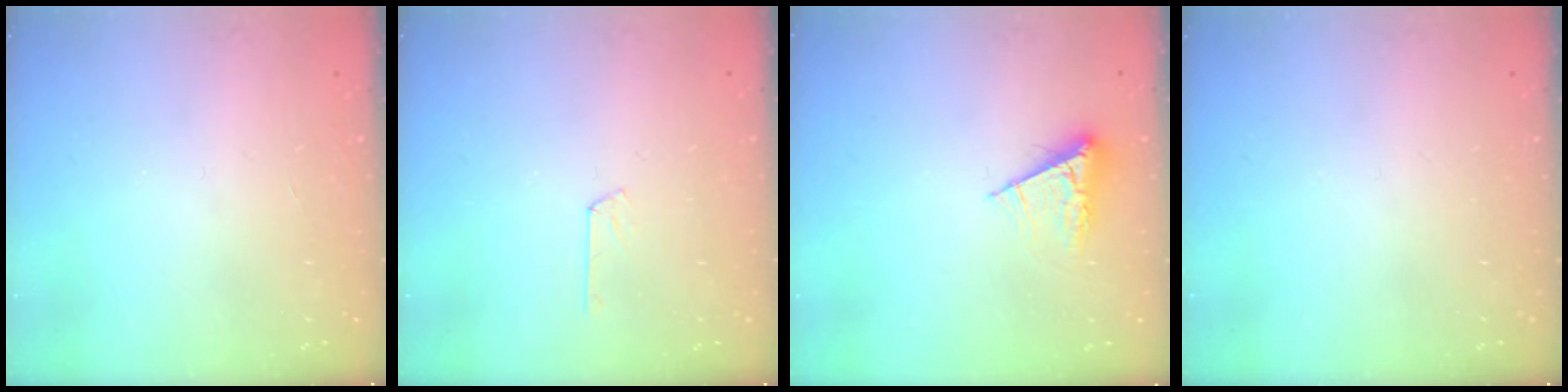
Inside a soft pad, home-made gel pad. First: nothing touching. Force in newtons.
{"total": 2.9, "press": 2.9, "slide": 0.3}
{"total": 6.6, "press": 6.5, "slide": 0.6}
{"total": 0.0}